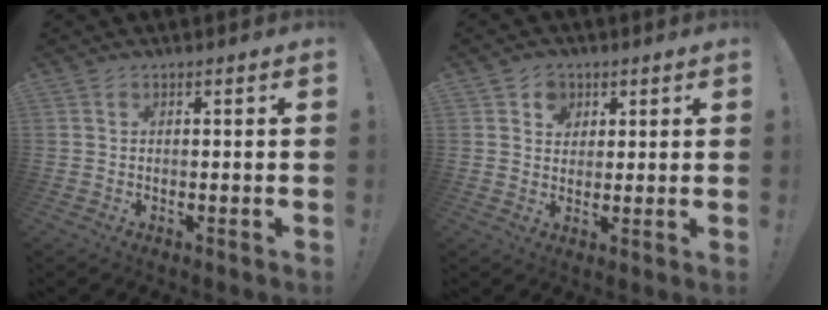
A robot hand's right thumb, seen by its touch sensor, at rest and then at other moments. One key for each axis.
{"total": 5.6, "fx": 2.7, "fy": 4.7, "fz": 1.6, "tx": -0.005, "ty": -0.018, "tz": 0.046}